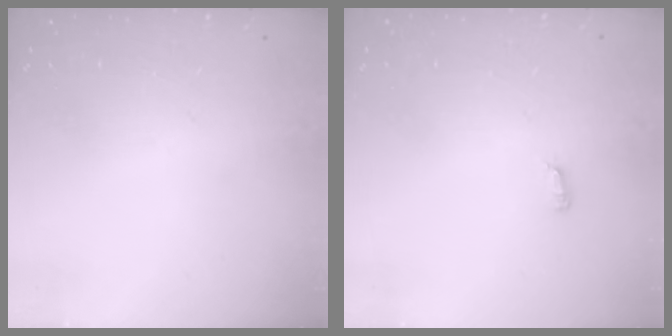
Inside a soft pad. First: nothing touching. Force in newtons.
{"total": 6.4, "press": 3.8, "slide": 5.1}